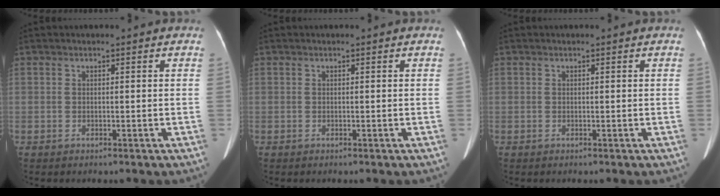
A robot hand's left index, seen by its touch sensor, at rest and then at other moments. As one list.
[{"total": 0.0}, {"total": 0.0}]